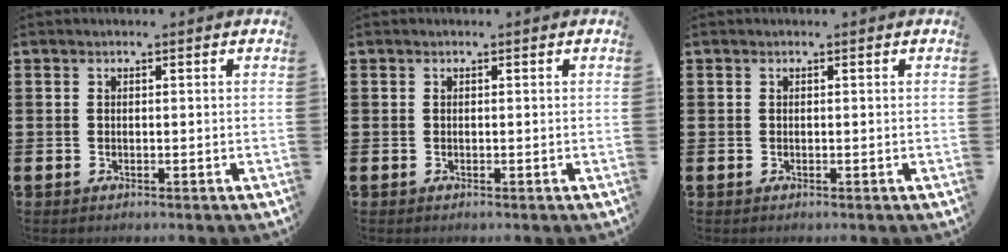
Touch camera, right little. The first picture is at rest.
{"total": 0.0}
{"total": 0.0}